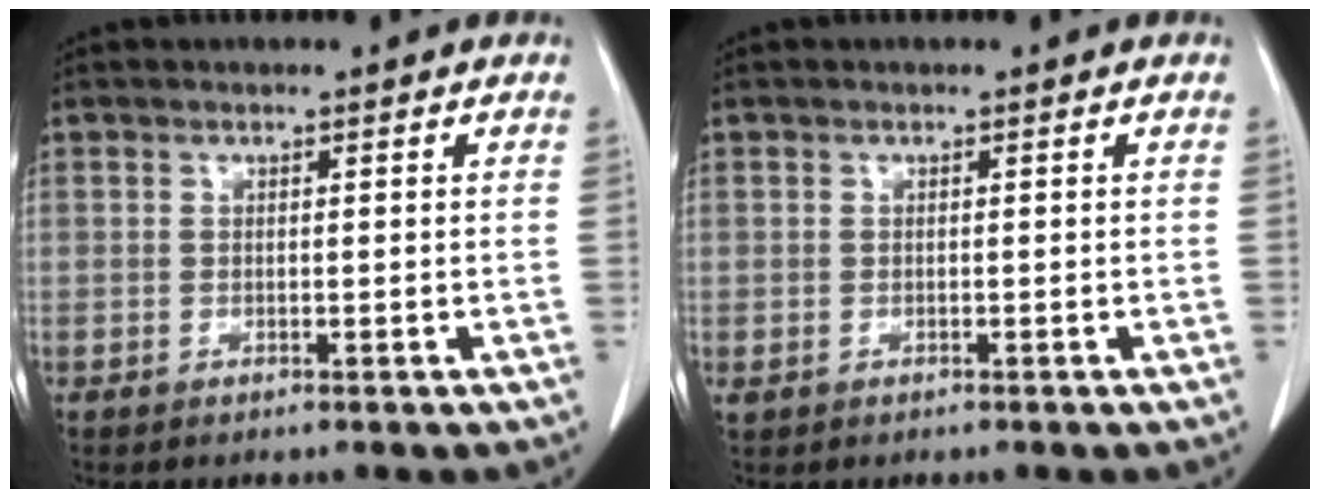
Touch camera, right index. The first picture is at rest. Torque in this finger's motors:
{"motor_torque": [0.00, 0.08, -0.02, -0.06]}